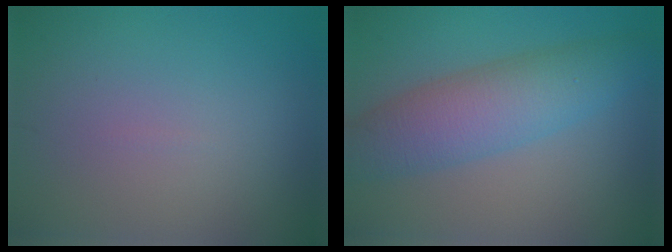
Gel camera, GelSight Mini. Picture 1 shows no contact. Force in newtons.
{"total": 6.7, "press": 6.7, "slide": 0.1}